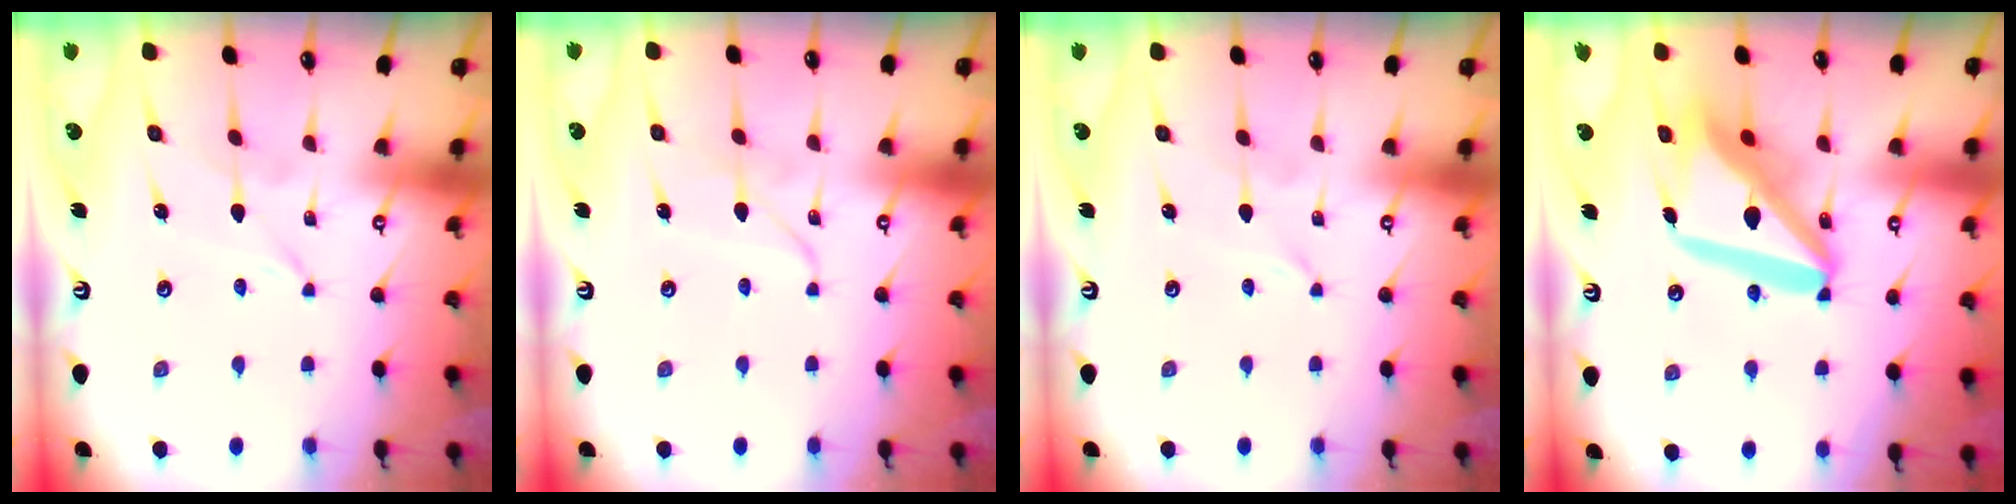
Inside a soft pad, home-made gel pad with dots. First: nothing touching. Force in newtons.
{"total": 2.1, "press": 2.1, "slide": 0.2}
{"total": 0.0}
{"total": 18.5, "press": 18.4, "slide": 2.2}